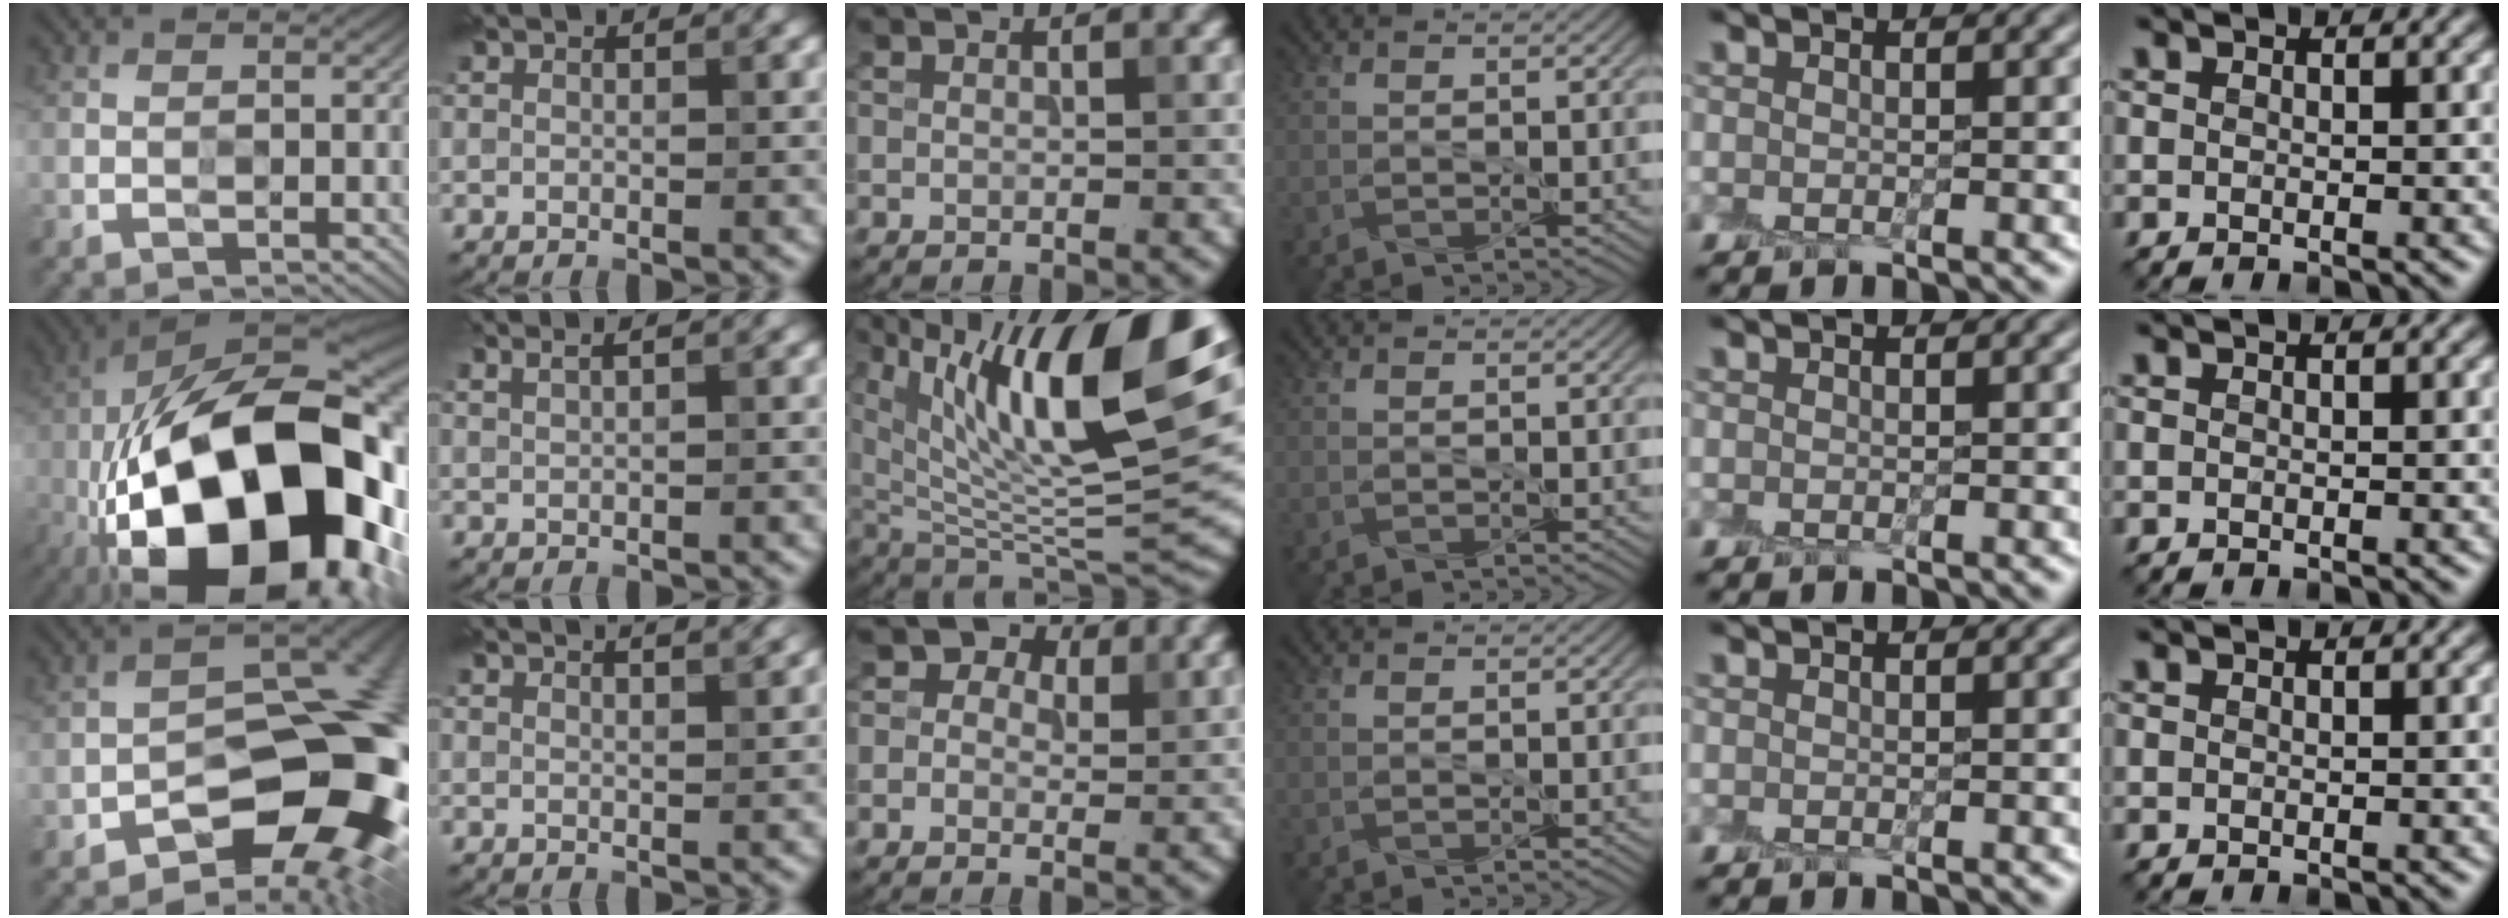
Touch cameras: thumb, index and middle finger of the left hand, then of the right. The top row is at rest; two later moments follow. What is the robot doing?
{"motion": "peel", "object": "aluminum foil"}